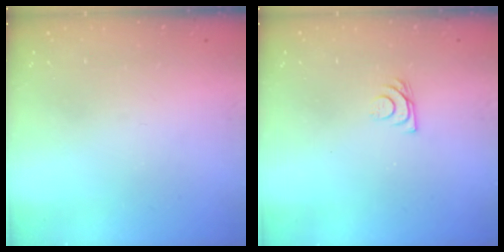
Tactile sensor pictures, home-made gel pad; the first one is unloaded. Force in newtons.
{"total": 6.1, "press": 6.0, "slide": 0.8}